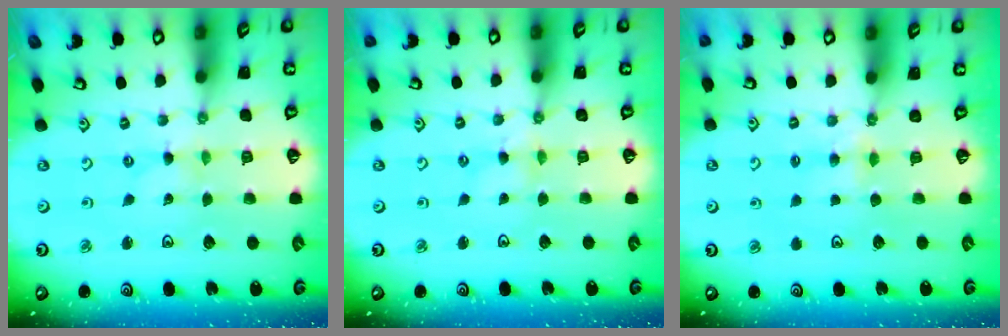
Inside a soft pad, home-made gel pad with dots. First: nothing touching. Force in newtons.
{"total": 0.9, "press": 0.8, "slide": 0.2}
{"total": 3.8, "press": 3.8, "slide": 0.6}